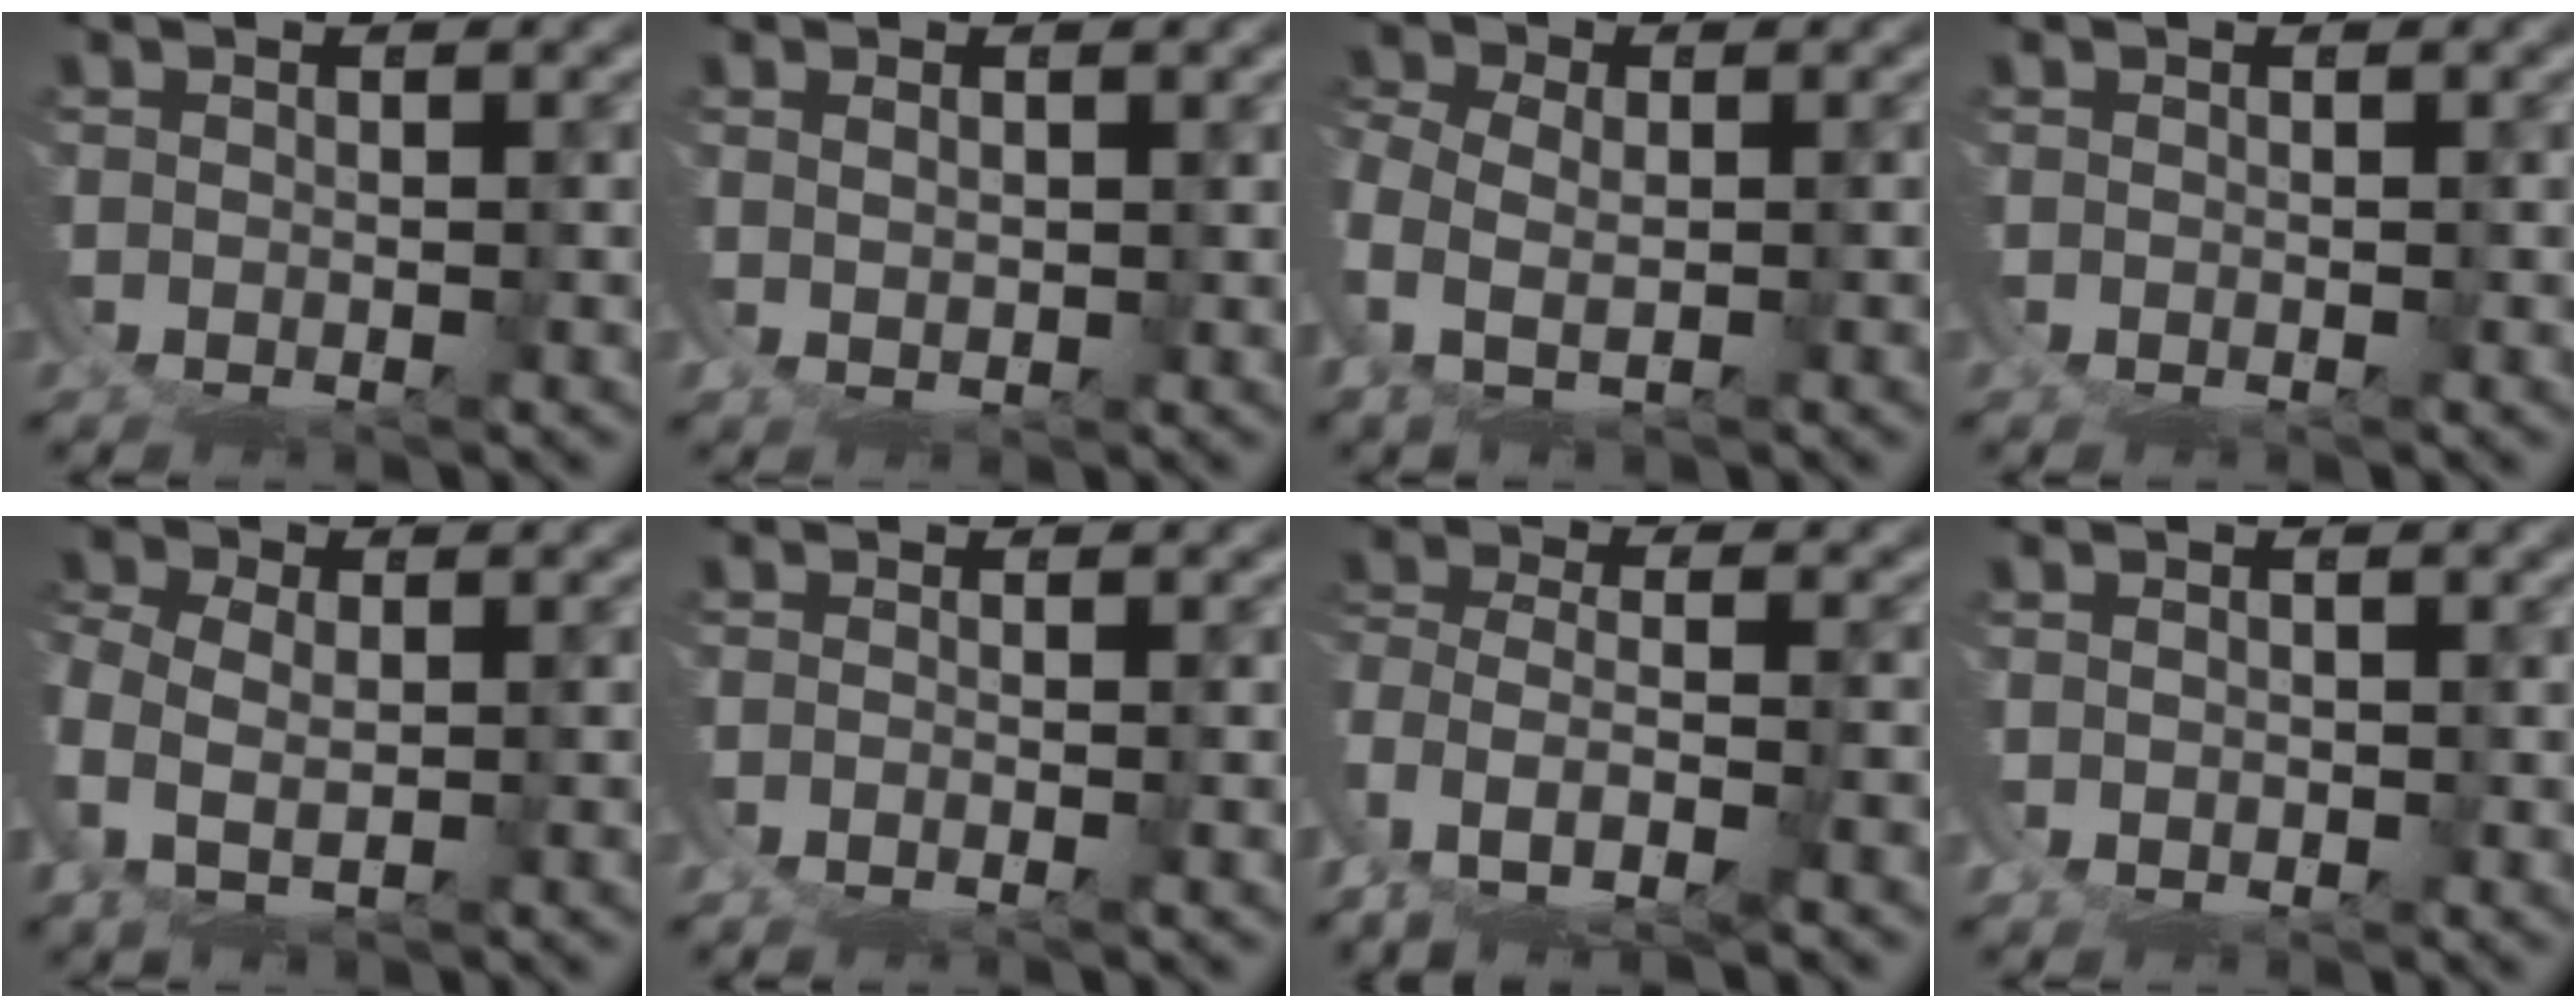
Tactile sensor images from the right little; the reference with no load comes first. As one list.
[{"total": 2.1, "force": [2.0, -0.1, 0.4], "torque": [-0.007, 0.000, 0.036]}, {"total": 3.2, "force": [0.3, 2.5, 2.0], "torque": [-0.076, -0.019, 0.012]}, {"total": 0.0}, {"total": 3.5, "force": [0.4, 2.8, 2.0], "torque": [-0.078, -0.019, 0.014]}, {"total": 1.6, "force": [-1.2, 0.3, 1.0], "torque": [-0.020, -0.010, -0.014]}, {"total": 4.7, "force": [-1.8, 2.8, 3.3], "torque": [-0.092, -0.033, -0.016]}, {"total": 0.8, "force": [0.8, -0.1, -0.2], "torque": [-0.001, -0.004, 0.015]}]